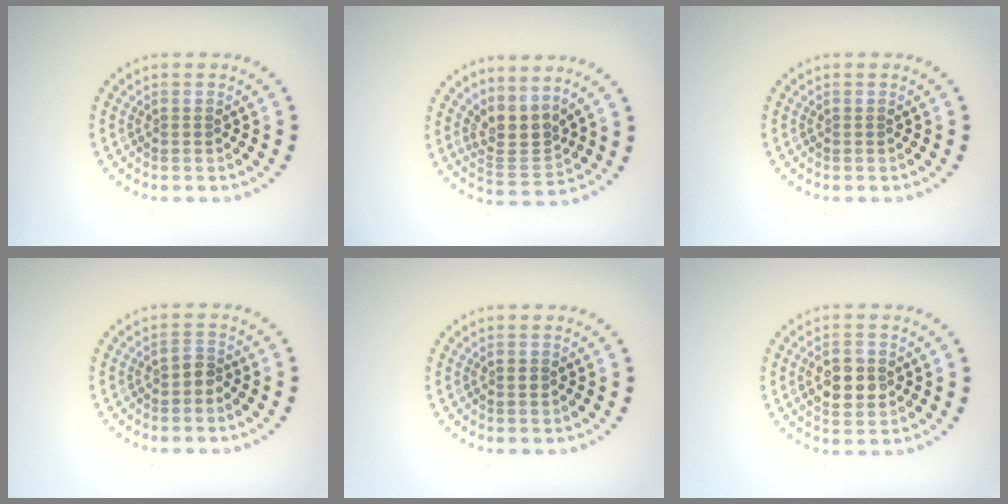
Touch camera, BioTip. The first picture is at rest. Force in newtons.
{"total": 3.0, "press": 2.1, "slide": 2.1}
{"total": 0.0}
{"total": 1.2, "press": 0.9, "slide": 0.8}
{"total": 0.6, "press": 0.6, "slide": 0.1}
{"total": 3.6, "press": 3.6, "slide": 0.2}